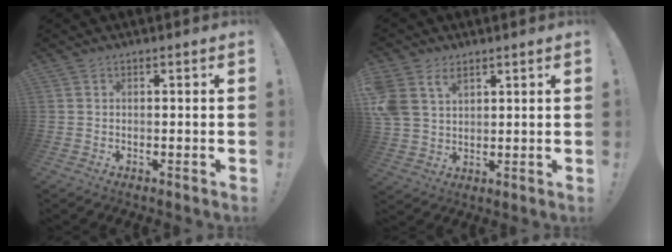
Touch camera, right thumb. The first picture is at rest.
{"total": 8.1, "force": [4.5, 5.6, 3.8], "torque": [-0.087, -0.020, 0.091]}